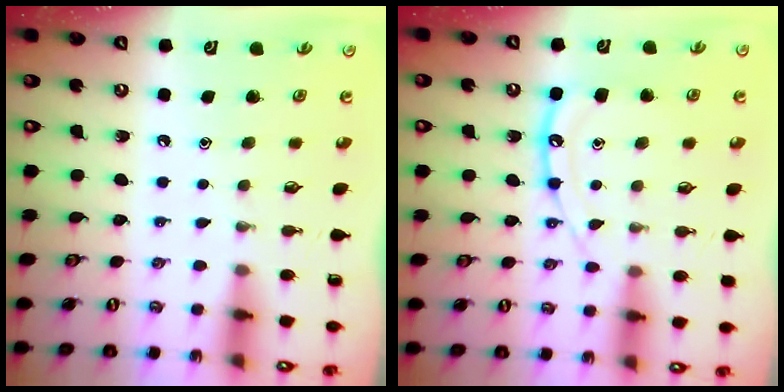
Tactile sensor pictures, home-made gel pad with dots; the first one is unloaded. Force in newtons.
{"total": 12.8, "press": 12.7, "slide": 1.1}